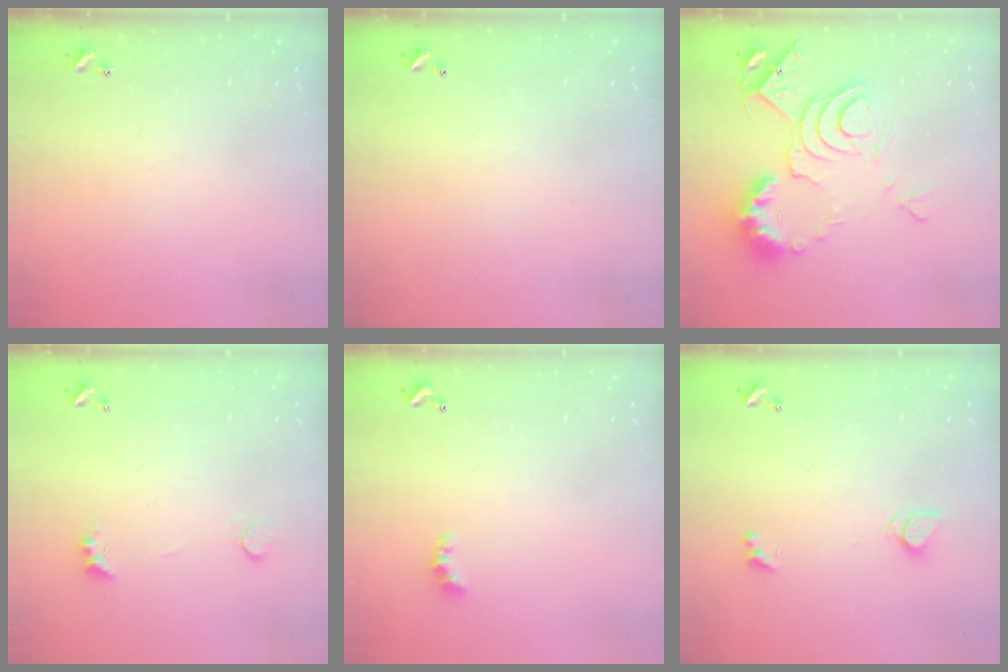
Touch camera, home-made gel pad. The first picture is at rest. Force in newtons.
{"total": 2.7, "press": 2.7, "slide": 0.1}
{"total": 14.4, "press": 14.4, "slide": 0.5}
{"total": 3.8, "press": 3.8, "slide": 0.6}
{"total": 2.5, "press": 2.5, "slide": 0.6}
{"total": 2.0, "press": 1.9, "slide": 0.5}